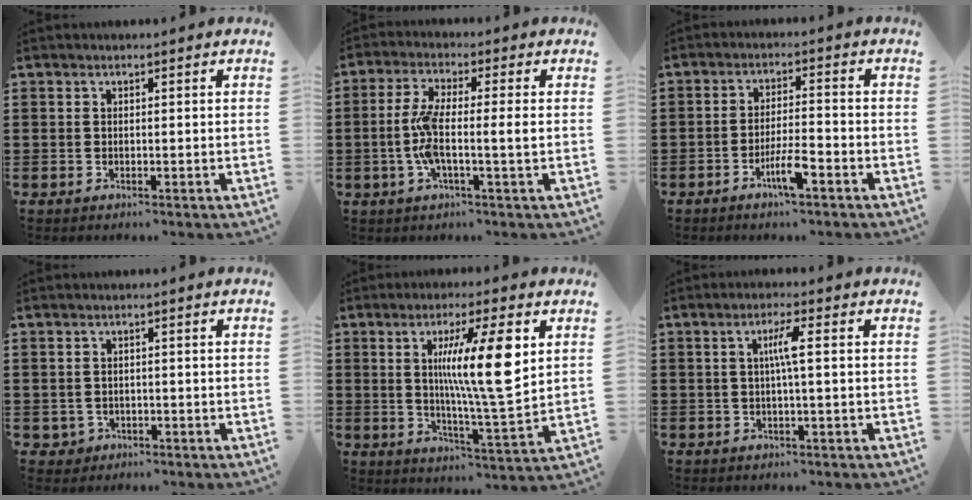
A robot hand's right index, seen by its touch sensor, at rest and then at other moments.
{"total": 7.1, "force": [-1.0, 1.3, 6.9], "torque": [-0.152, -0.008, -0.029]}
{"total": 5.1, "force": [-2.9, 0.8, 4.1], "torque": [-0.081, -0.002, -0.055]}
{"total": 1.3, "force": [-0.5, 1.1, 0.3], "torque": [-0.011, 0.002, -0.013]}
{"total": 12.5, "force": [3.7, 1.4, 11.8], "torque": [-0.212, -0.001, 0.054]}
{"total": 3.4, "force": [0.2, -0.1, 3.4], "torque": [-0.063, -0.002, -0.001]}